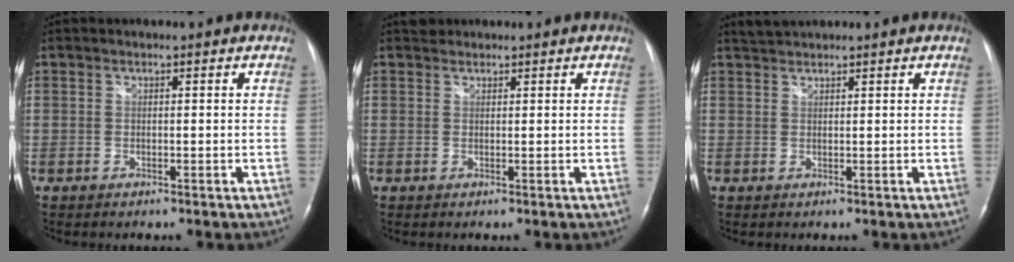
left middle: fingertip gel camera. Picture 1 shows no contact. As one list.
[{"total": 1.2, "force": [1.0, 0.5, -0.2], "torque": [0.000, 0.009, 0.016]}, {"total": 2.0, "force": [2.0, 0.1, 0.2], "torque": [-0.012, 0.012, 0.040]}]